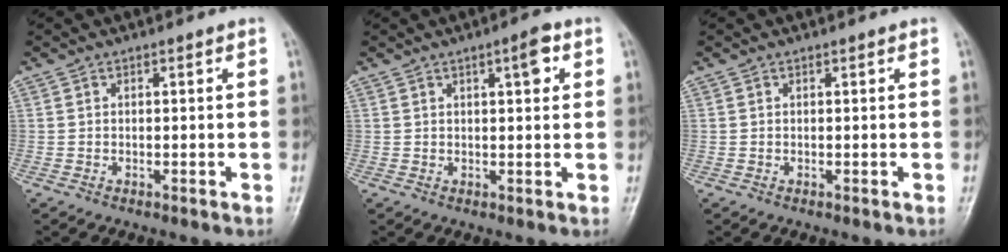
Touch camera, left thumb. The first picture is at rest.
{"total": 3.8, "force": [1.6, 1.1, 3.2], "torque": [-0.039, -0.002, 0.022]}
{"total": 0.0}